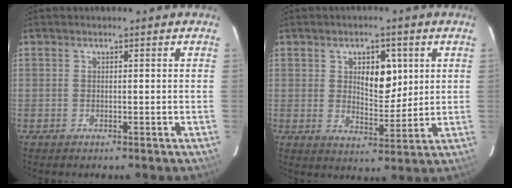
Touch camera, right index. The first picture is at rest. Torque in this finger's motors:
{"motor_torque": [0.43, -0.16, 0.18, 0.06]}